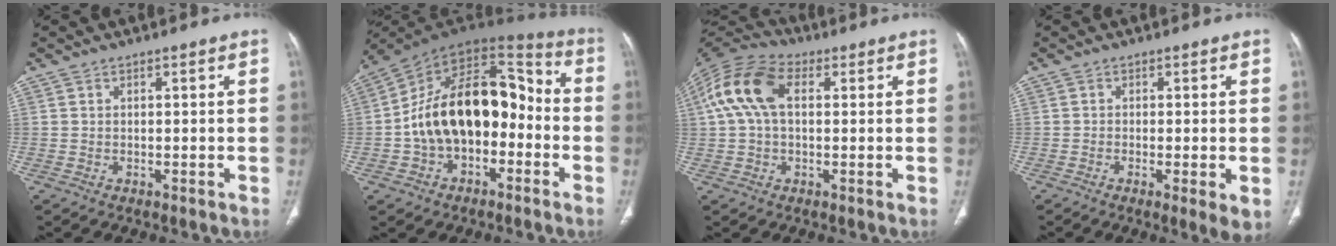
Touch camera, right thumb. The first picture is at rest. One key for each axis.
{"total": 21.5, "fx": -3.2, "fy": 13.4, "fz": 16.5, "tx": -0.244, "ty": 0.068, "tz": -0.055}
{"total": 12.7, "fx": 2.5, "fy": 7.8, "fz": 9.7, "tx": -0.206, "ty": 0.037, "tz": 0.041}
{"total": 4.5, "fx": -1.1, "fy": 0.8, "fz": 4.2, "tx": -0.075, "ty": -0.014, "tz": -0.020}